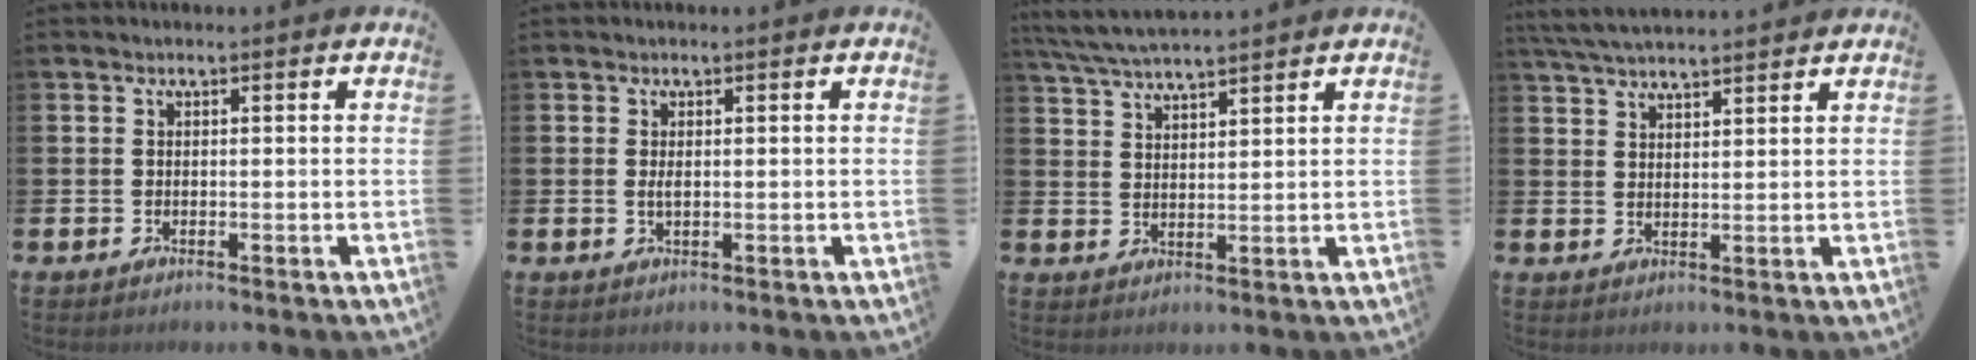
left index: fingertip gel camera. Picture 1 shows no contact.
{"total": 1.1, "force": [0.2, 0.3, 1.0], "torque": [-0.011, 0.000, 0.000]}
{"total": 5.2, "force": [5.0, 0.2, 1.4], "torque": [-0.041, -0.021, 0.089]}
{"total": 4.4, "force": [4.3, 0.4, 1.0], "torque": [-0.028, -0.017, 0.078]}